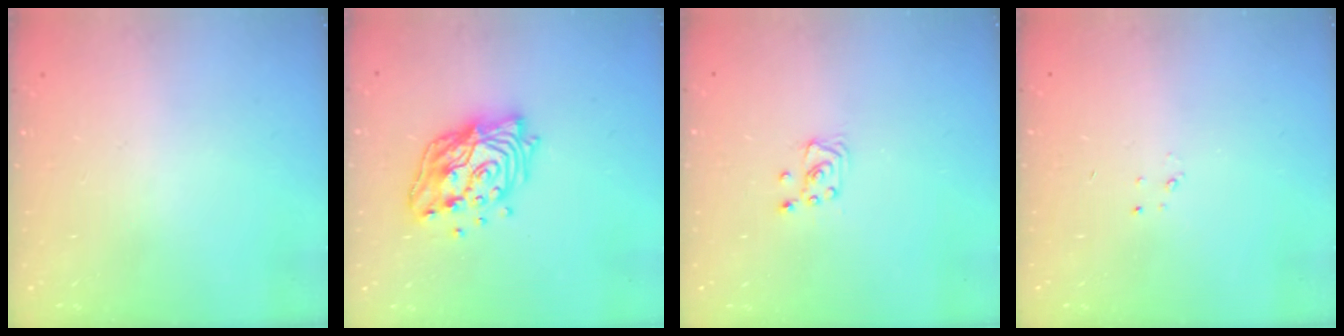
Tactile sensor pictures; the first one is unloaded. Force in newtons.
{"total": 17.6, "press": 17.0, "slide": 4.2}
{"total": 3.4, "press": 3.4, "slide": 0.4}
{"total": 2.3, "press": 2.3, "slide": 0.3}